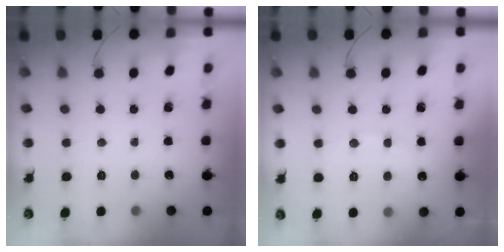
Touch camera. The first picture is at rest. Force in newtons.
{"total": 8.7, "press": 8.6, "slide": 1.2}